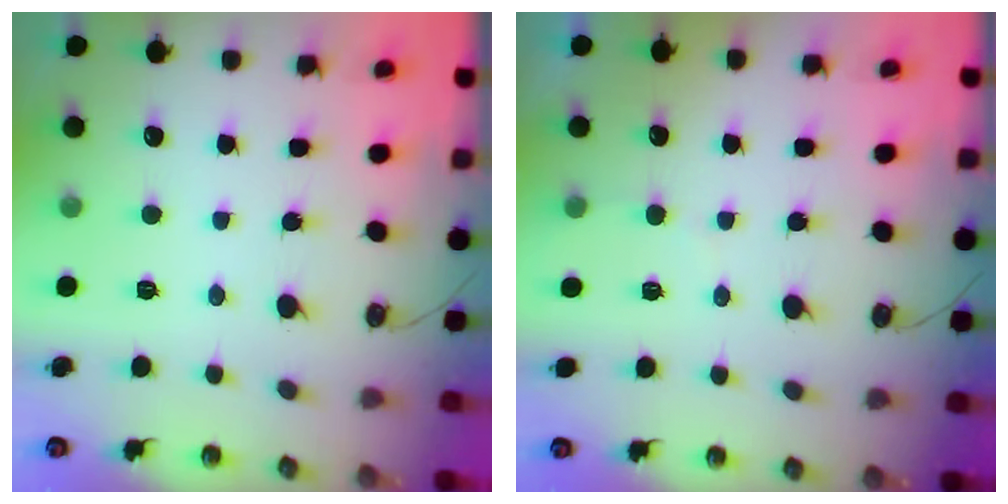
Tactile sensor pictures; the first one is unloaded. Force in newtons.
{"total": 2.6, "press": 2.6, "slide": 0.3}